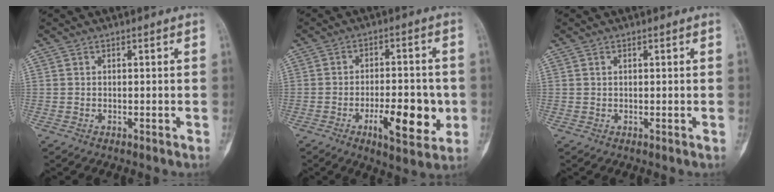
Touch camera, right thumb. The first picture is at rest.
{"total": 12.2, "force": [-3.4, 4.7, 10.7], "torque": [-0.145, 0.009, -0.048]}
{"total": 0.0}